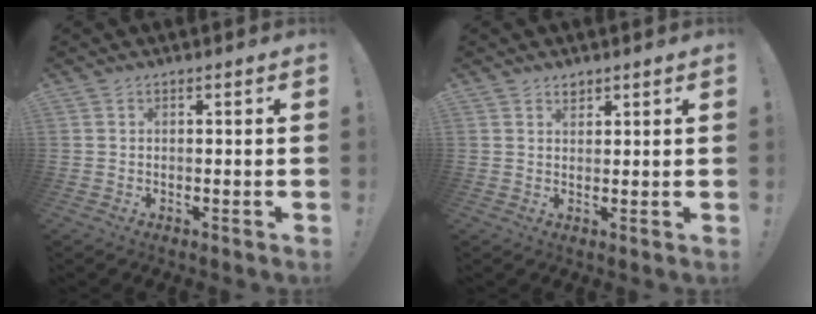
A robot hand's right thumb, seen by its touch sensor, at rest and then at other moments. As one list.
[{"total": 2.0, "force": [1.6, 1.1, 0.3], "torque": [0.009, -0.010, 0.027]}]